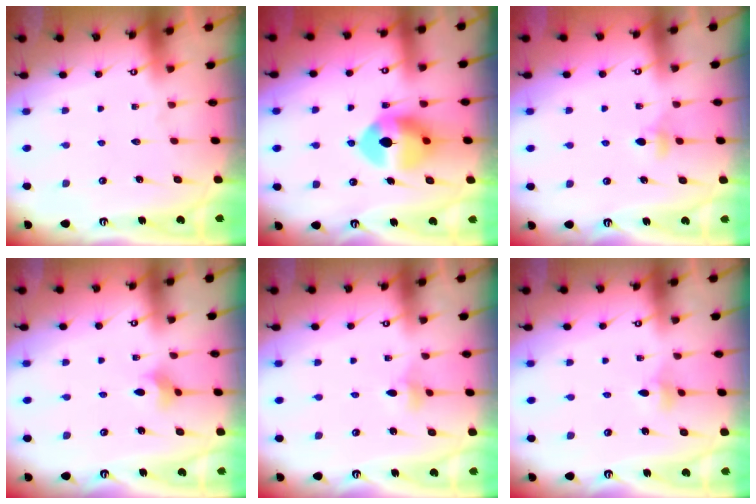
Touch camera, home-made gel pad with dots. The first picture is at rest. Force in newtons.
{"total": 9.8, "press": 9.7, "slide": 1.3}
{"total": 3.8, "press": 3.7, "slide": 0.8}
{"total": 2.8, "press": 2.7, "slide": 0.7}
{"total": 3.2, "press": 3.1, "slide": 0.7}
{"total": 3.2, "press": 3.1, "slide": 0.7}